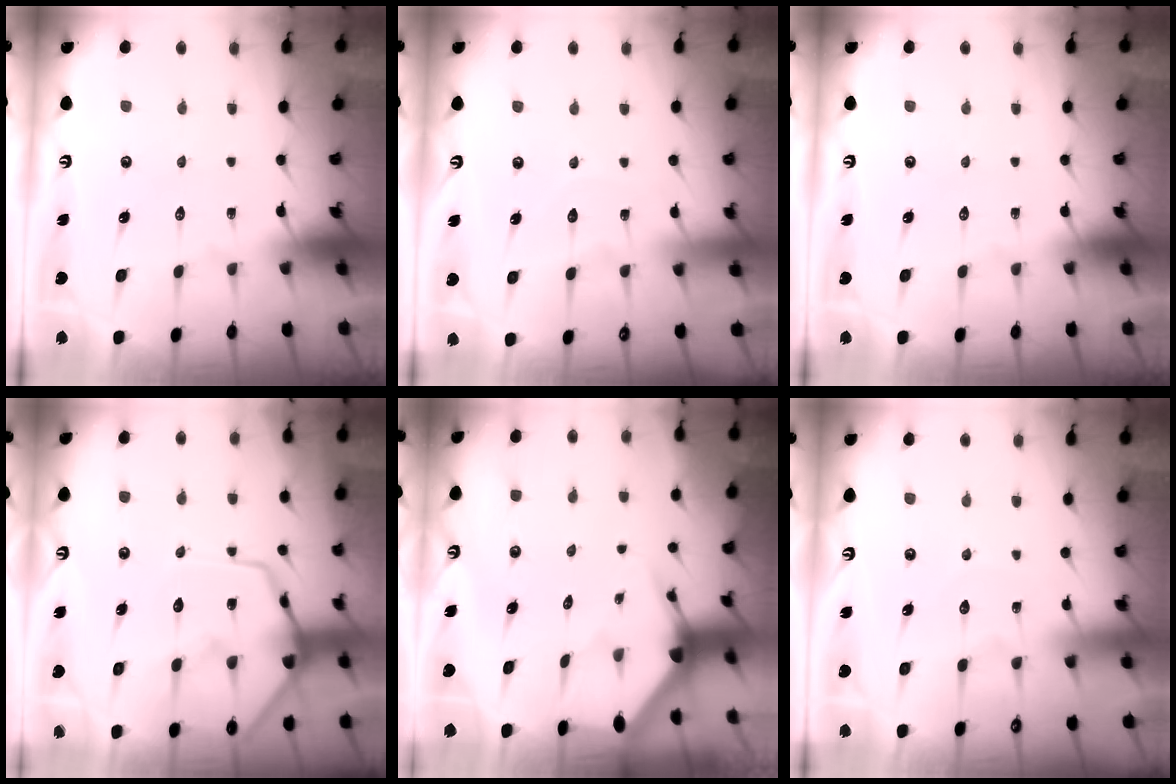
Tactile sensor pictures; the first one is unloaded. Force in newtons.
{"total": 6.1, "press": 6.1, "slide": 0.1}
{"total": 0.0}
{"total": 12.7, "press": 12.6, "slide": 1.2}
{"total": 3.0, "press": 3.0, "slide": 0.2}
{"total": 3.3, "press": 3.3, "slide": 0.2}